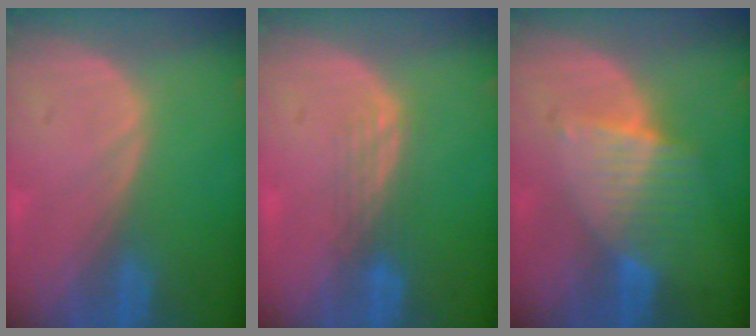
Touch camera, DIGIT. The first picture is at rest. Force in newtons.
{"total": 3.0, "press": 2.5, "slide": 1.7}
{"total": 6.9, "press": 6.0, "slide": 3.4}